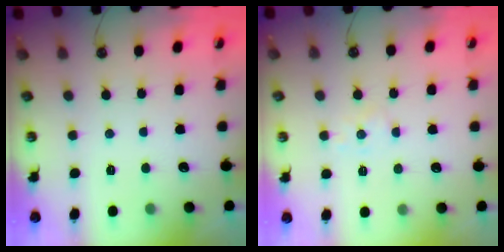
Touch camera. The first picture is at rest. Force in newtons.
{"total": 4.2, "press": 4.1, "slide": 1.0}